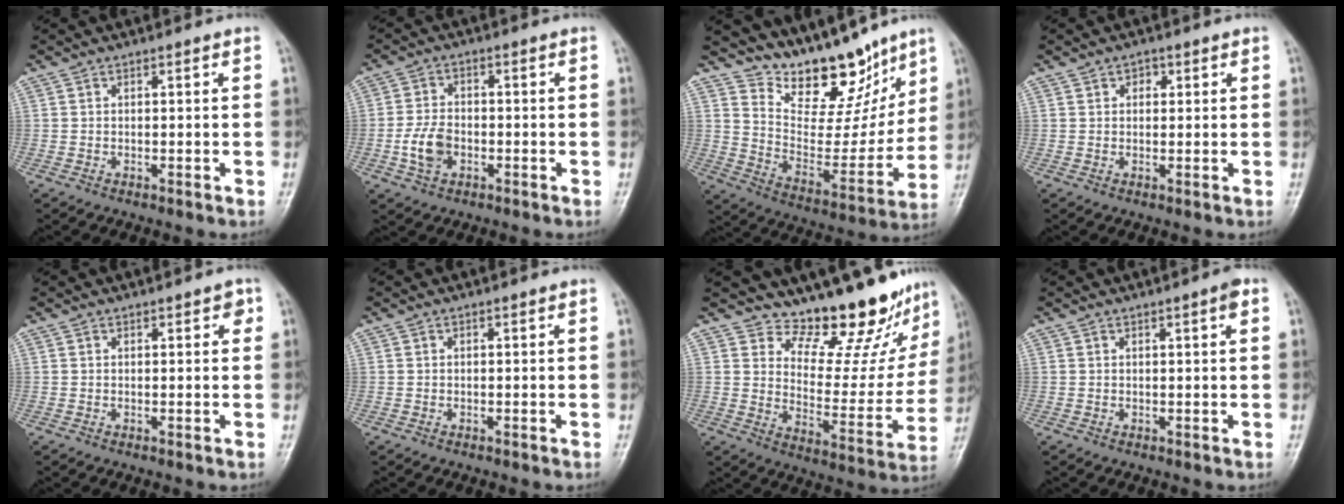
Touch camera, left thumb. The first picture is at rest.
{"total": 5.9, "force": [-1.7, 4.0, 4.0], "torque": [-0.075, 0.008, -0.035]}
{"total": 18.3, "force": [14.1, 8.0, 8.6], "torque": [-0.071, -0.084, 0.233]}
{"total": 1.9, "force": [0.8, 1.4, 0.9], "torque": [-0.001, -0.001, 0.007]}
{"total": 1.7, "force": [0.9, 0.9, 1.1], "torque": [-0.003, -0.001, 0.009]}
{"total": 0.0}
{"total": 16.8, "force": [15.3, 4.9, 5.0], "torque": [-0.019, -0.143, 0.204]}
{"total": 1.8, "force": [0.8, 0.2, 1.5], "torque": [-0.024, -0.001, 0.011]}